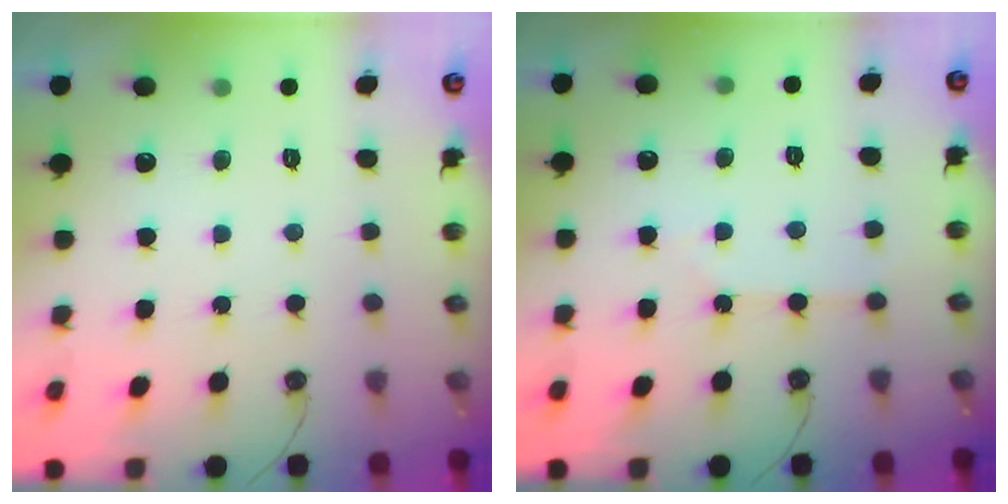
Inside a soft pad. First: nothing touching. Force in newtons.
{"total": 2.5, "press": 2.4, "slide": 0.4}